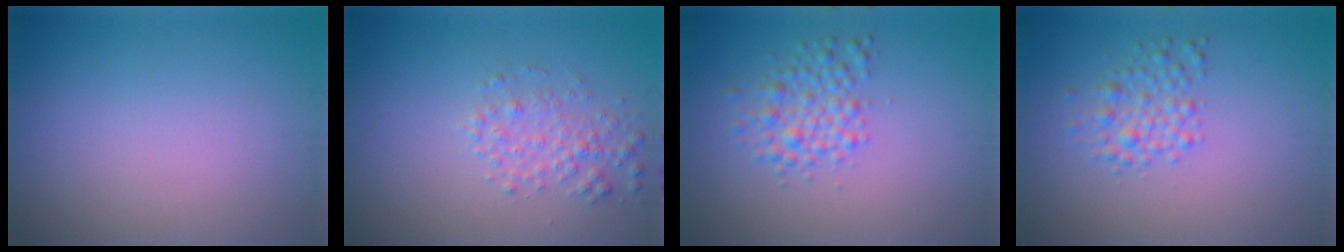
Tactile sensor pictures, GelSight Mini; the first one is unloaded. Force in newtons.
{"total": 2.2, "press": 2.2, "slide": 0.0}
{"total": 2.8, "press": 2.8, "slide": 0.0}
{"total": 2.3, "press": 2.3, "slide": 0.0}